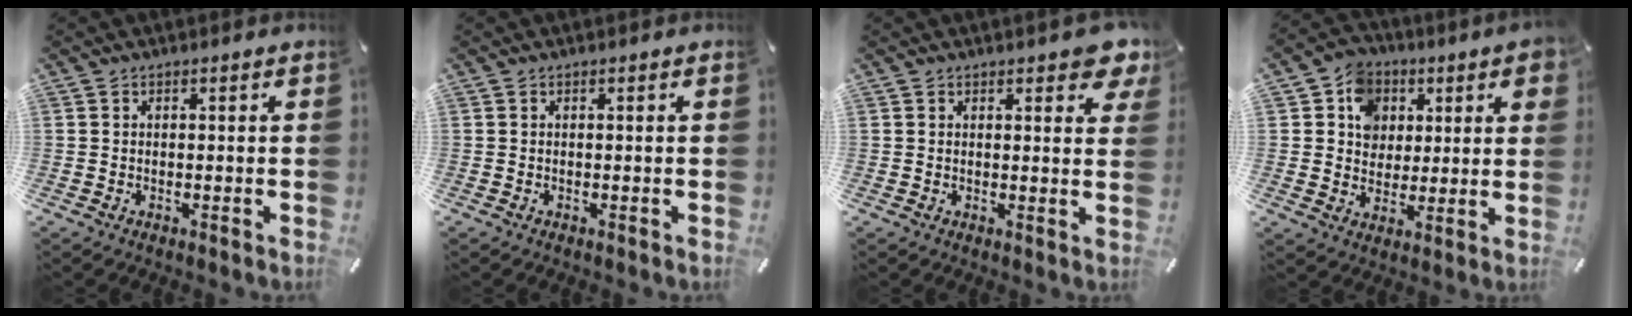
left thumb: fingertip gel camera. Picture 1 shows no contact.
{"total": 0.0}
{"total": 5.1, "force": [3.6, 2.0, 3.1], "torque": [-0.037, -0.019, 0.059]}
{"total": 9.6, "force": [3.0, 8.5, 3.3], "torque": [-0.052, -0.007, 0.056]}